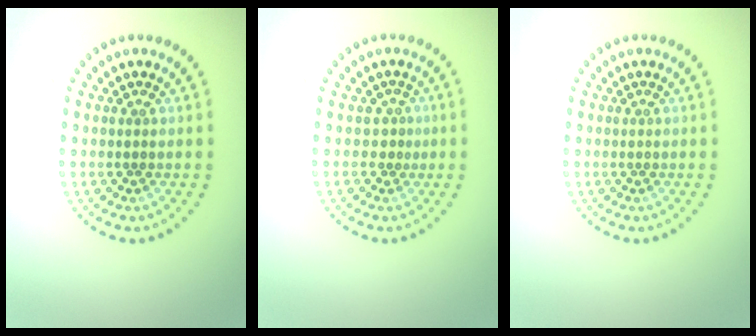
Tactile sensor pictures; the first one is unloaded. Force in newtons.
{"total": 0.9, "press": 0.3, "slide": 0.8}
{"total": 0.0}